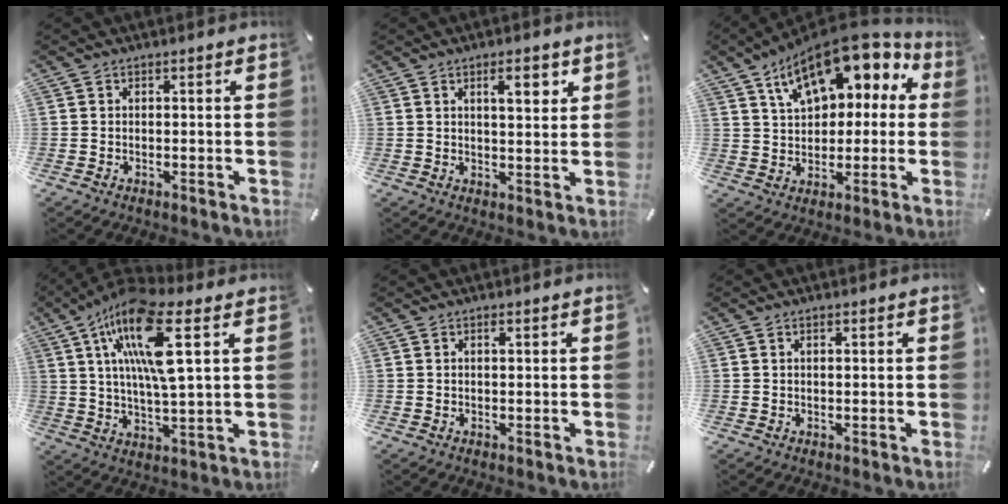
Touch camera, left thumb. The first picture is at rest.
{"total": 5.9, "force": [2.7, 1.9, 4.8], "torque": [-0.070, -0.008, 0.038]}
{"total": 15.5, "force": [8.5, 8.8, 9.5], "torque": [-0.162, -0.040, 0.151]}
{"total": 16.4, "force": [6.2, 4.3, 14.5], "torque": [-0.300, -0.007, 0.097]}
{"total": 0.7, "force": [0.2, 0.1, 0.6], "torque": [-0.013, -0.001, 0.003]}
{"total": 0.8, "force": [0.3, 0.3, 0.7], "torque": [-0.013, 0.002, 0.005]}